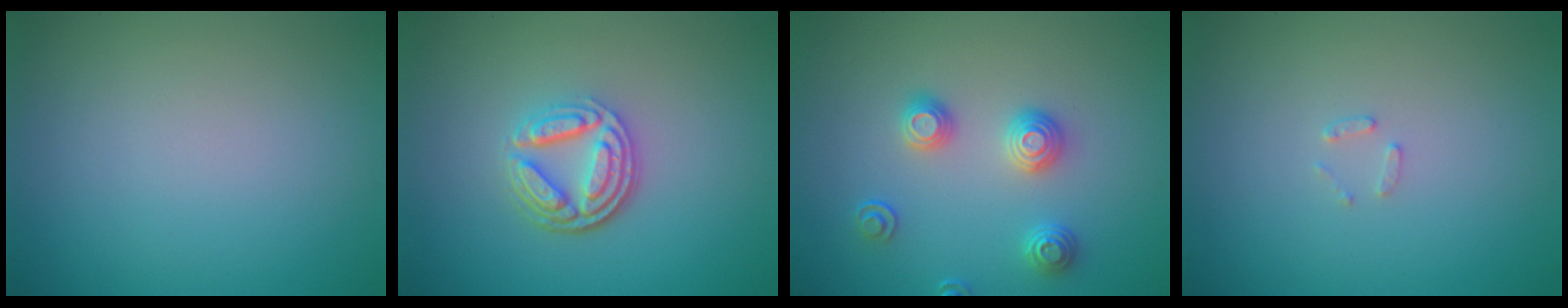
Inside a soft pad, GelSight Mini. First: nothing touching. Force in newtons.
{"total": 4.5, "press": 3.4, "slide": 2.9}
{"total": 2.9, "press": 2.7, "slide": 1.1}
{"total": 0.9, "press": 0.9, "slide": 0.2}